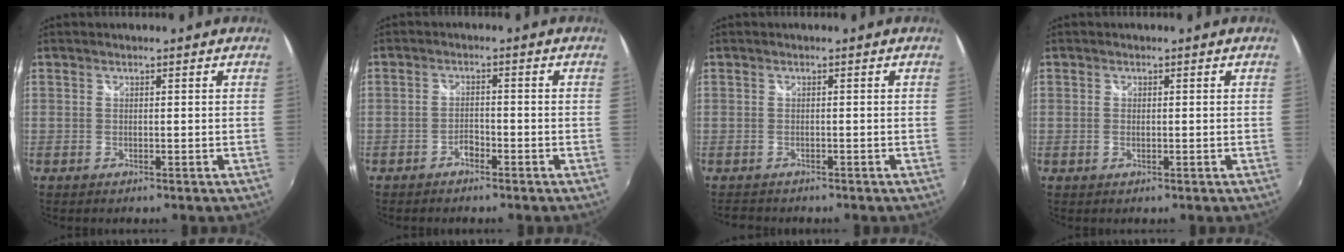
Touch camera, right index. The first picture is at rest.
{"total": 2.0, "force": [-1.7, 0.7, 0.7], "torque": [-0.017, 0.005, -0.028]}
{"total": 2.8, "force": [-2.6, 0.8, 0.5], "torque": [-0.020, -0.013, -0.043]}
{"total": 0.6, "force": [-0.1, 0.4, 0.4], "torque": [-0.008, 0.001, -0.002]}